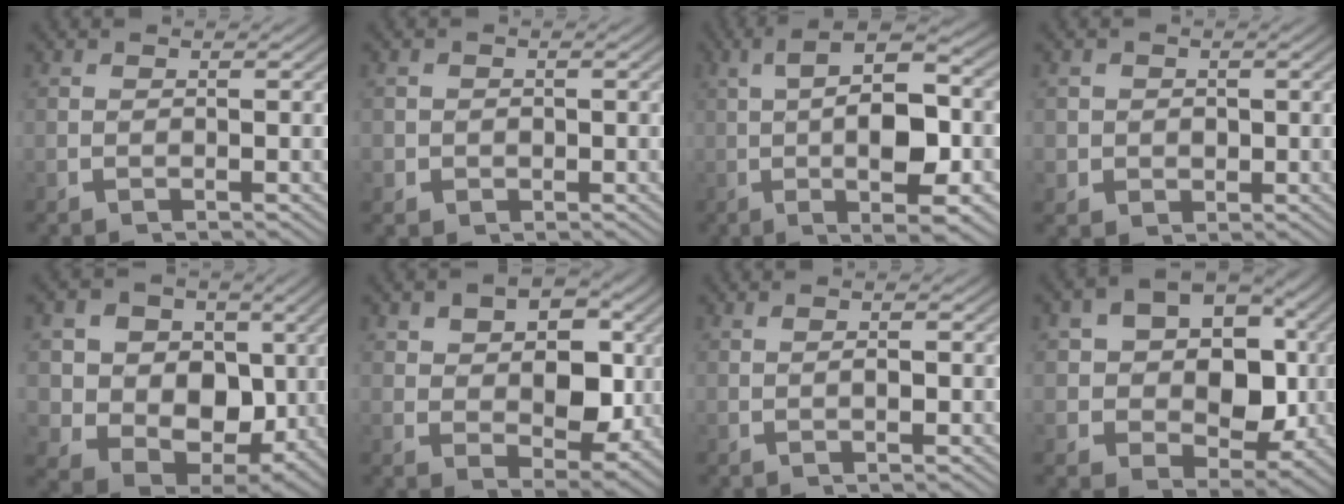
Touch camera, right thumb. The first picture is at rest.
{"total": 2.3, "force": [-0.3, 2.2, 0.6], "torque": [-0.014, -0.014, -0.002]}
{"total": 11.5, "force": [0.7, 4.7, 10.5], "torque": [-0.163, -0.003, 0.012]}
{"total": 3.2, "force": [0.1, 2.9, 1.2], "torque": [-0.027, -0.018, 0.010]}
{"total": 15.9, "force": [0.3, 12.8, 9.4], "torque": [-0.197, -0.064, 0.017]}
{"total": 7.9, "force": [1.3, 5.5, 5.6], "torque": [-0.099, -0.032, 0.035]}
{"total": 1.2, "force": [0.1, 0.2, 1.2], "torque": [-0.021, 0.000, 0.004]}
{"total": 13.5, "force": [1.0, 10.4, 8.4], "torque": [-0.179, -0.047, 0.030]}